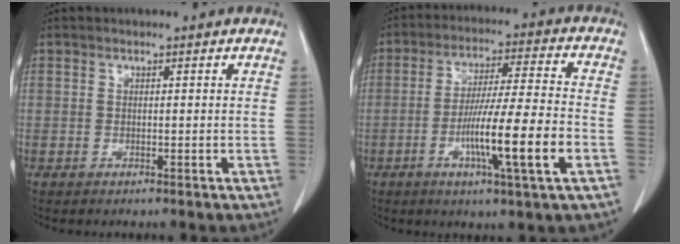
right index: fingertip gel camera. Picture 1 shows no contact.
{"total": 13.1, "force": [-4.3, -0.4, 12.4], "torque": [-0.220, -0.007, -0.077]}